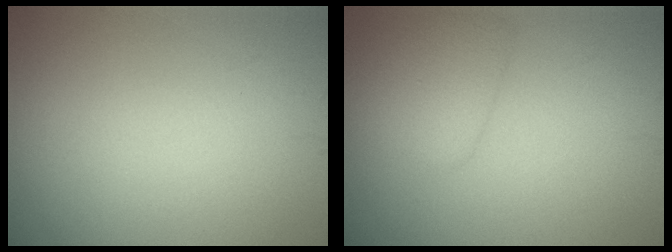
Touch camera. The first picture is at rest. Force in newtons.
{"total": 2.6, "press": 2.6, "slide": 0.0}